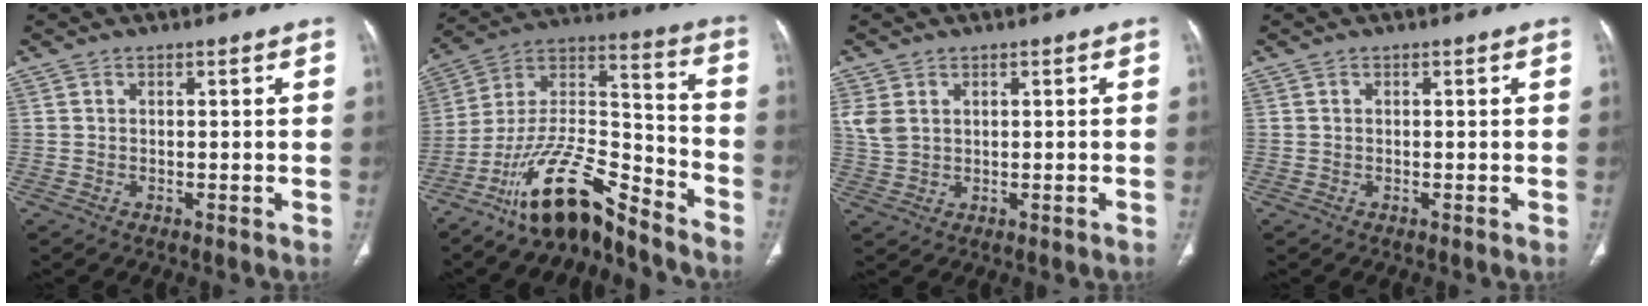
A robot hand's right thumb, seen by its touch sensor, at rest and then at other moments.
{"total": 17.2, "force": [-13.1, 5.4, 9.6], "torque": [-0.157, 0.106, -0.239]}
{"total": 3.8, "force": [1.2, 2.7, 2.4], "torque": [-0.054, 0.003, 0.031]}
{"total": 0.0}